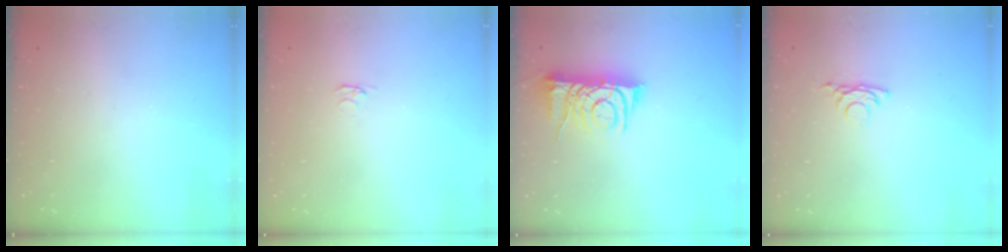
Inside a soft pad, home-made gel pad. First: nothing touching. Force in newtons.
{"total": 2.1, "press": 2.0, "slide": 0.3}
{"total": 8.2, "press": 8.2, "slide": 0.7}
{"total": 4.3, "press": 4.2, "slide": 0.8}